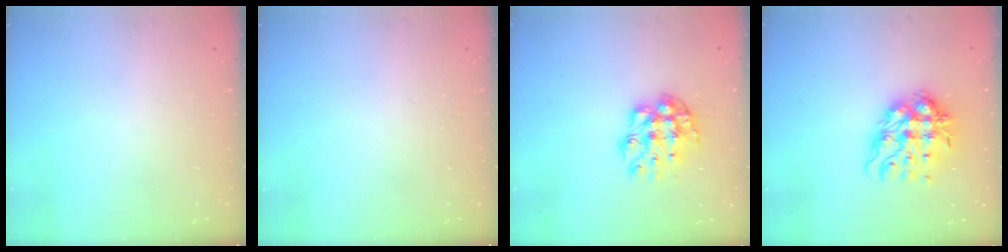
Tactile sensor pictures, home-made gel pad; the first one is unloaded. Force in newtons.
{"total": 0.0}
{"total": 9.8, "press": 9.8, "slide": 0.9}
{"total": 13.1, "press": 13.0, "slide": 1.5}